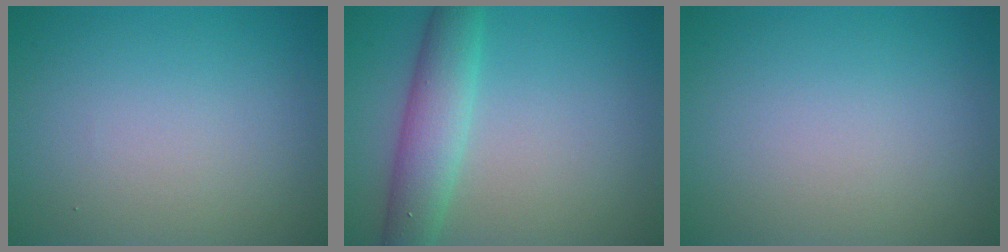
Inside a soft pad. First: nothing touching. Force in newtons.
{"total": 4.8, "press": 4.8, "slide": 0.2}
{"total": 0.0}